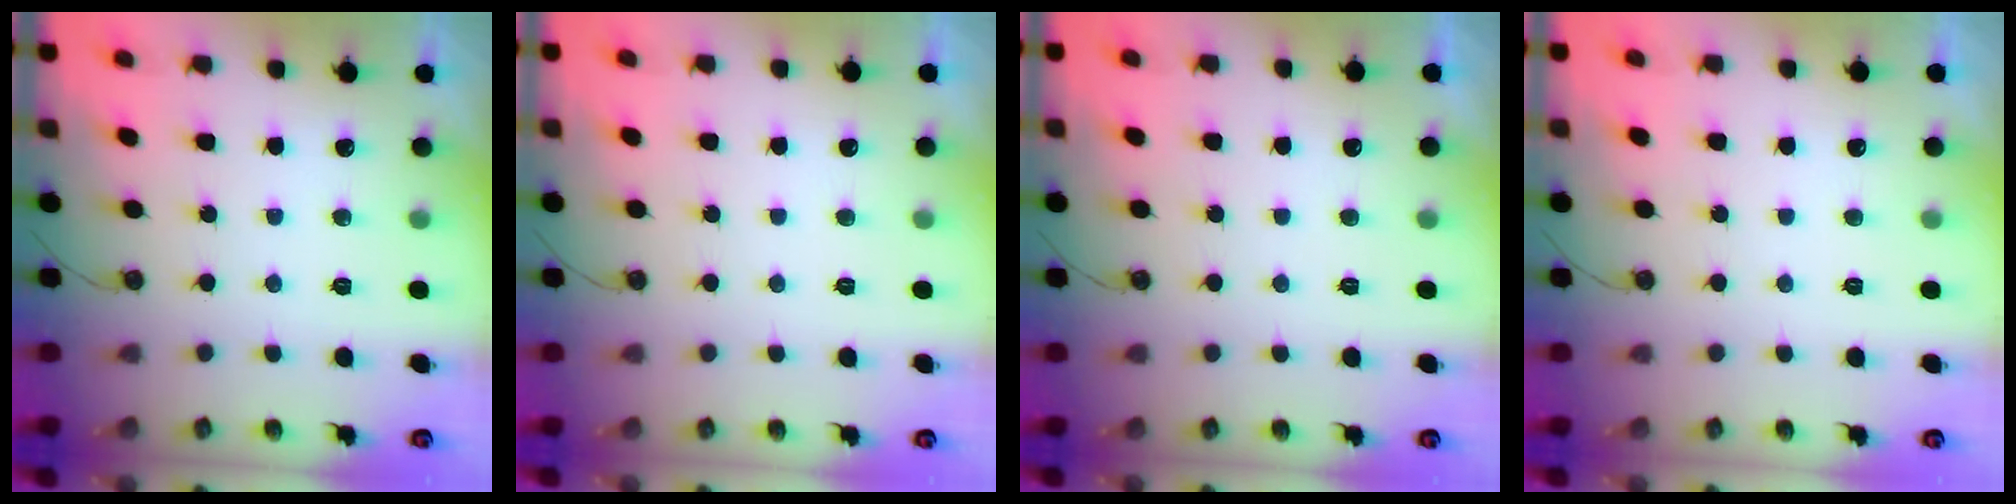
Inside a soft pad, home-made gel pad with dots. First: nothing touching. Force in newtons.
{"total": 0.0}
{"total": 0.0}
{"total": 0.0}